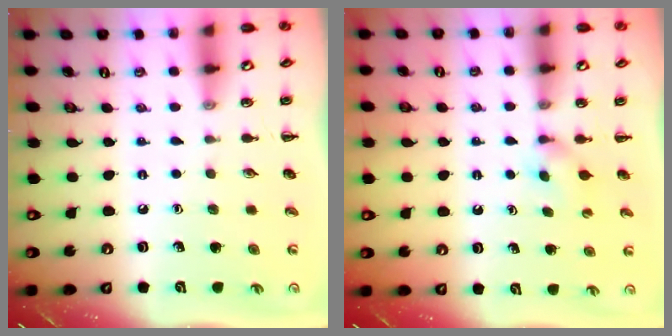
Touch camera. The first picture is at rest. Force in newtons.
{"total": 2.5, "press": 2.3, "slide": 1.0}